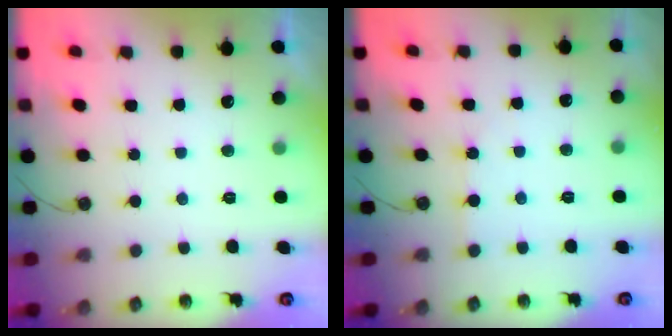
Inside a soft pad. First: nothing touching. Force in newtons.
{"total": 2.3, "press": 2.3, "slide": 0.3}